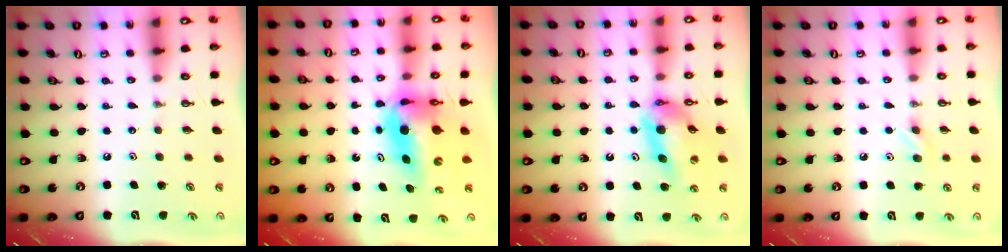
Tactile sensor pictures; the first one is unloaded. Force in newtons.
{"total": 9.7, "press": 8.3, "slide": 4.9}
{"total": 12.8, "press": 12.8, "slide": 1.2}
{"total": 4.4, "press": 4.2, "slide": 1.3}